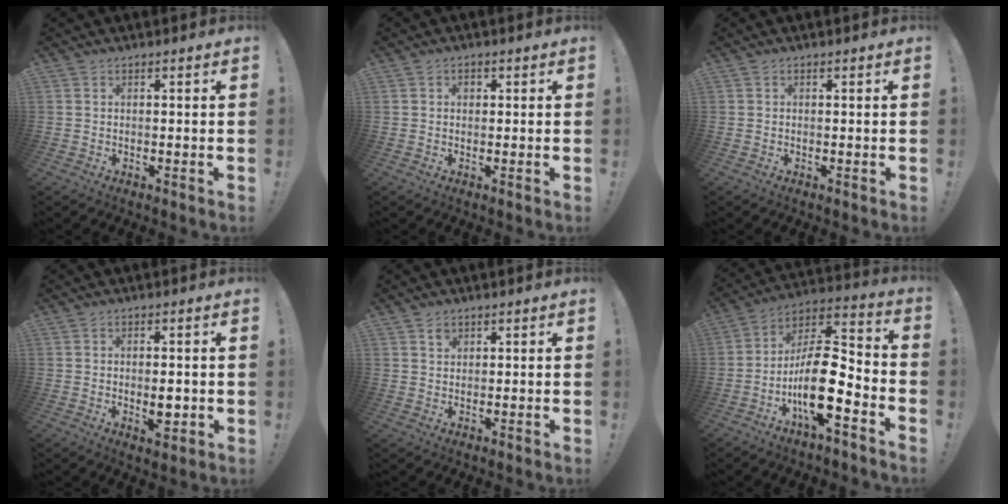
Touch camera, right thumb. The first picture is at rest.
{"total": 1.2, "force": [0.2, 1.1, 0.6], "torque": [-0.005, 0.002, 0.001]}
{"total": 0.0}
{"total": 4.2, "force": [-0.6, 2.0, 3.7], "torque": [-0.050, 0.005, -0.009]}
{"total": 1.6, "force": [1.1, 1.1, 0.5], "torque": [0.011, -0.010, 0.016]}
{"total": 17.3, "force": [-6.1, 6.6, 14.8], "torque": [-0.276, 0.033, -0.096]}